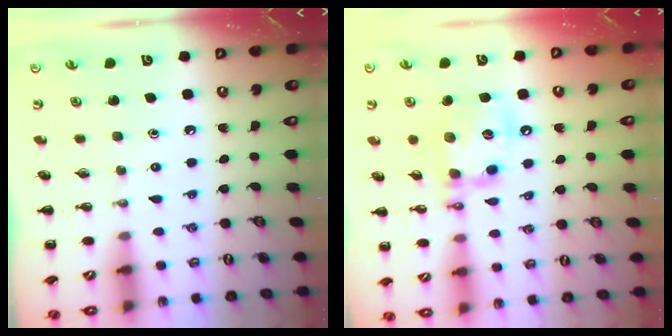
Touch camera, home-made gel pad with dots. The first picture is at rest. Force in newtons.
{"total": 13.6, "press": 13.5, "slide": 1.9}